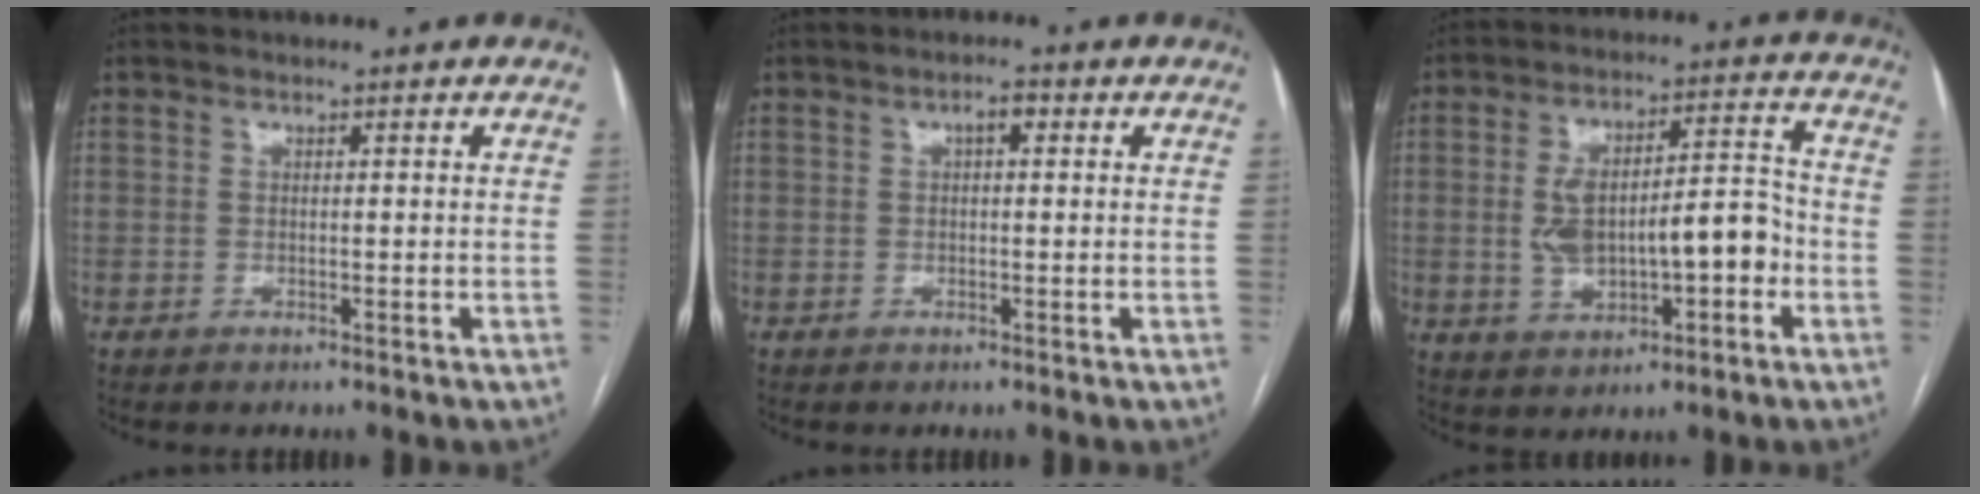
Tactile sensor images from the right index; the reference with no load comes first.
{"total": 2.0, "force": [0.6, 0.8, 1.7], "torque": [-0.026, 0.012, 0.010]}
{"total": 12.8, "force": [-2.0, 5.1, 11.6], "torque": [-0.202, 0.034, -0.017]}